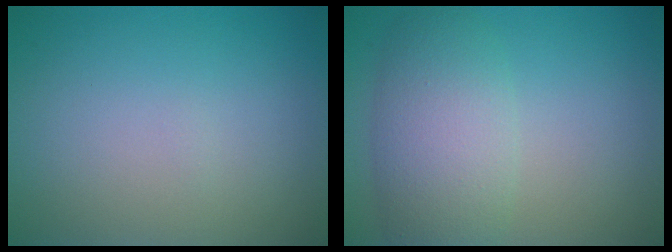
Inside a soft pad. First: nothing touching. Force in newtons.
{"total": 5.7, "press": 5.7, "slide": 0.2}